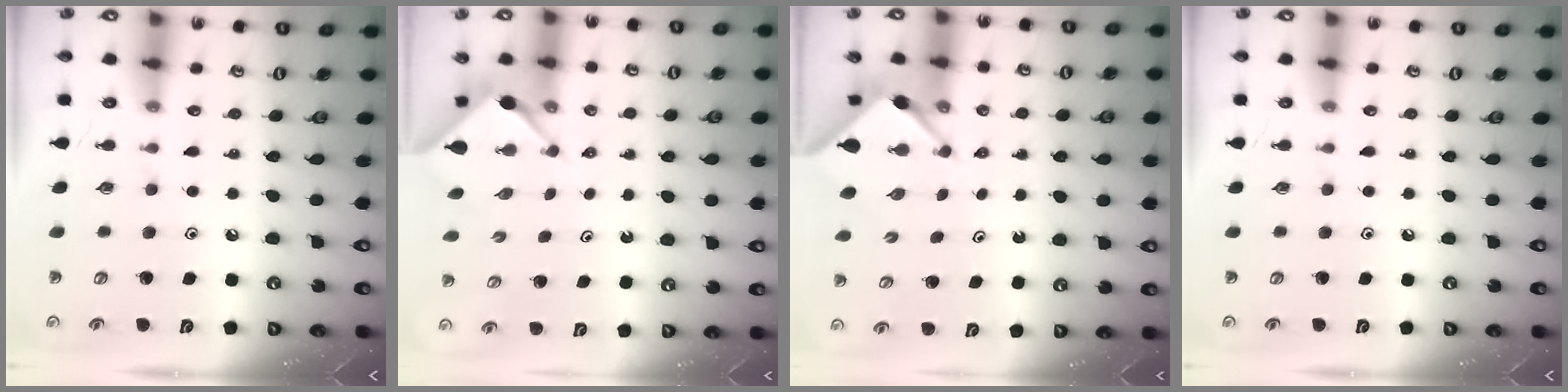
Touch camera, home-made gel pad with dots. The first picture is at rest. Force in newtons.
{"total": 2.3, "press": 2.3, "slide": 0.3}
{"total": 3.1, "press": 3.1, "slide": 0.3}
{"total": 0.0}